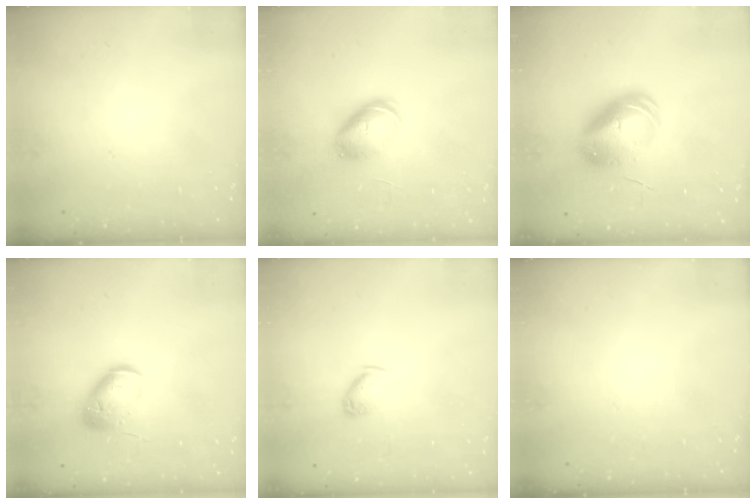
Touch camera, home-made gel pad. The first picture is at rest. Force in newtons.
{"total": 8.3, "press": 8.2, "slide": 0.9}
{"total": 10.2, "press": 10.0, "slide": 1.7}
{"total": 11.3, "press": 11.1, "slide": 1.6}
{"total": 5.8, "press": 5.7, "slide": 1.0}
{"total": 0.0}